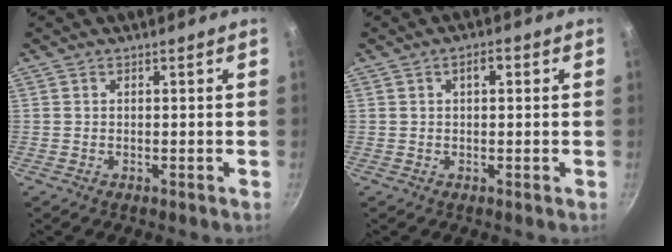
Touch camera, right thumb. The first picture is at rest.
{"total": 2.5, "force": [0.7, 1.3, 2.0], "torque": [-0.025, 0.009, 0.010]}